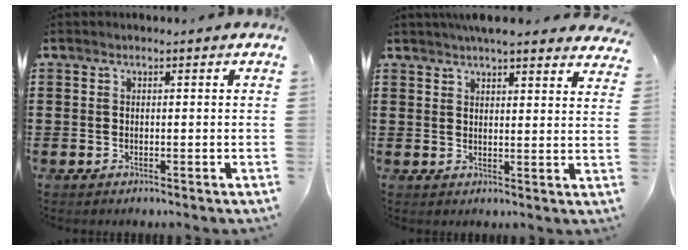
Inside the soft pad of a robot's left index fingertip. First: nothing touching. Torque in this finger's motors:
{"motor_torque": [2.14, 0.00, 0.51, 0.10]}